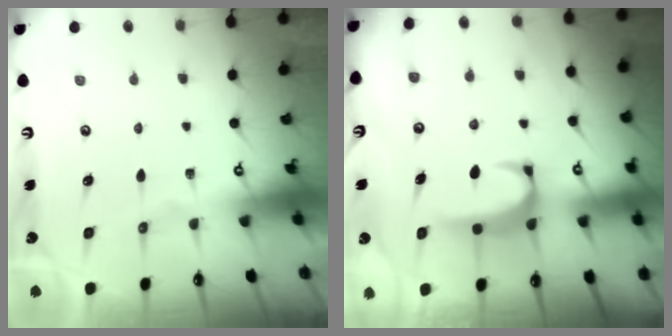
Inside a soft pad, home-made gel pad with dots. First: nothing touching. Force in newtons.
{"total": 1.9, "press": 1.9, "slide": 0.3}